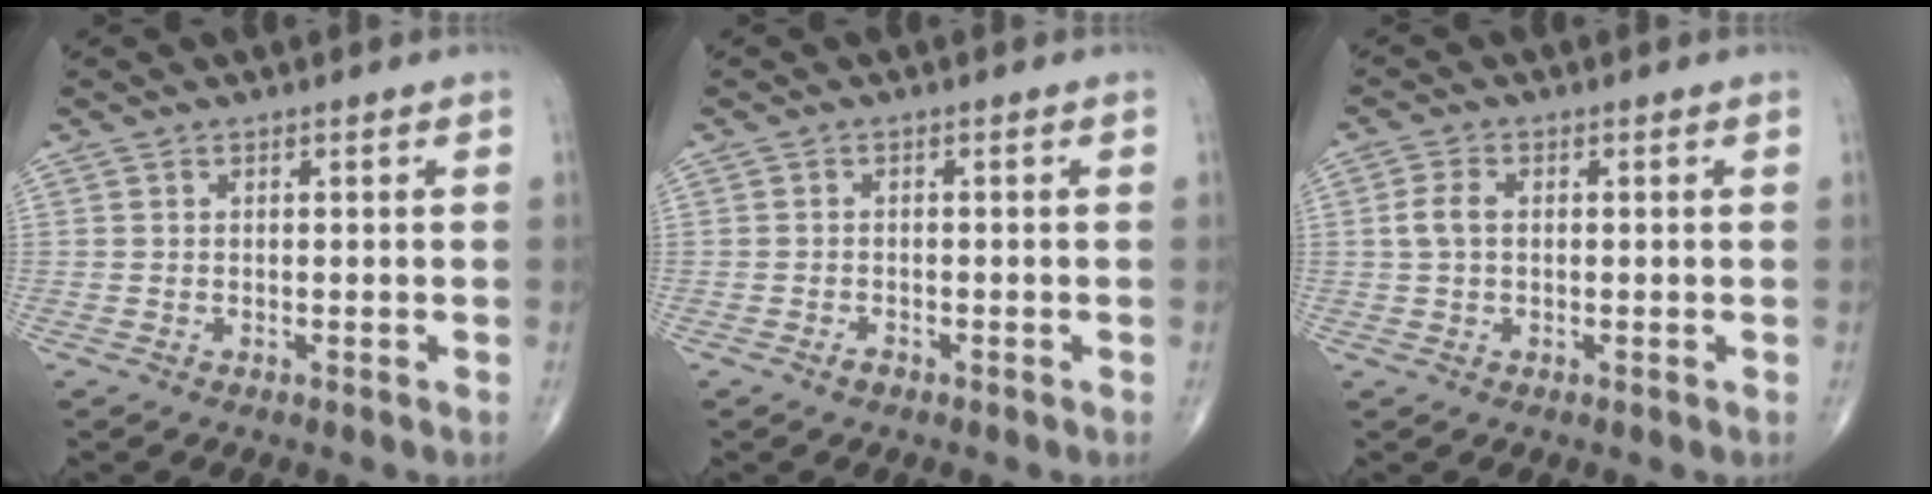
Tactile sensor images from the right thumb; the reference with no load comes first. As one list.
[{"total": 1.1, "force": [-0.8, 0.5, 0.4], "torque": [-0.007, 0.003, -0.015]}, {"total": 3.3, "force": [0.2, 2.1, 2.5], "torque": [-0.058, 0.008, 0.002]}]